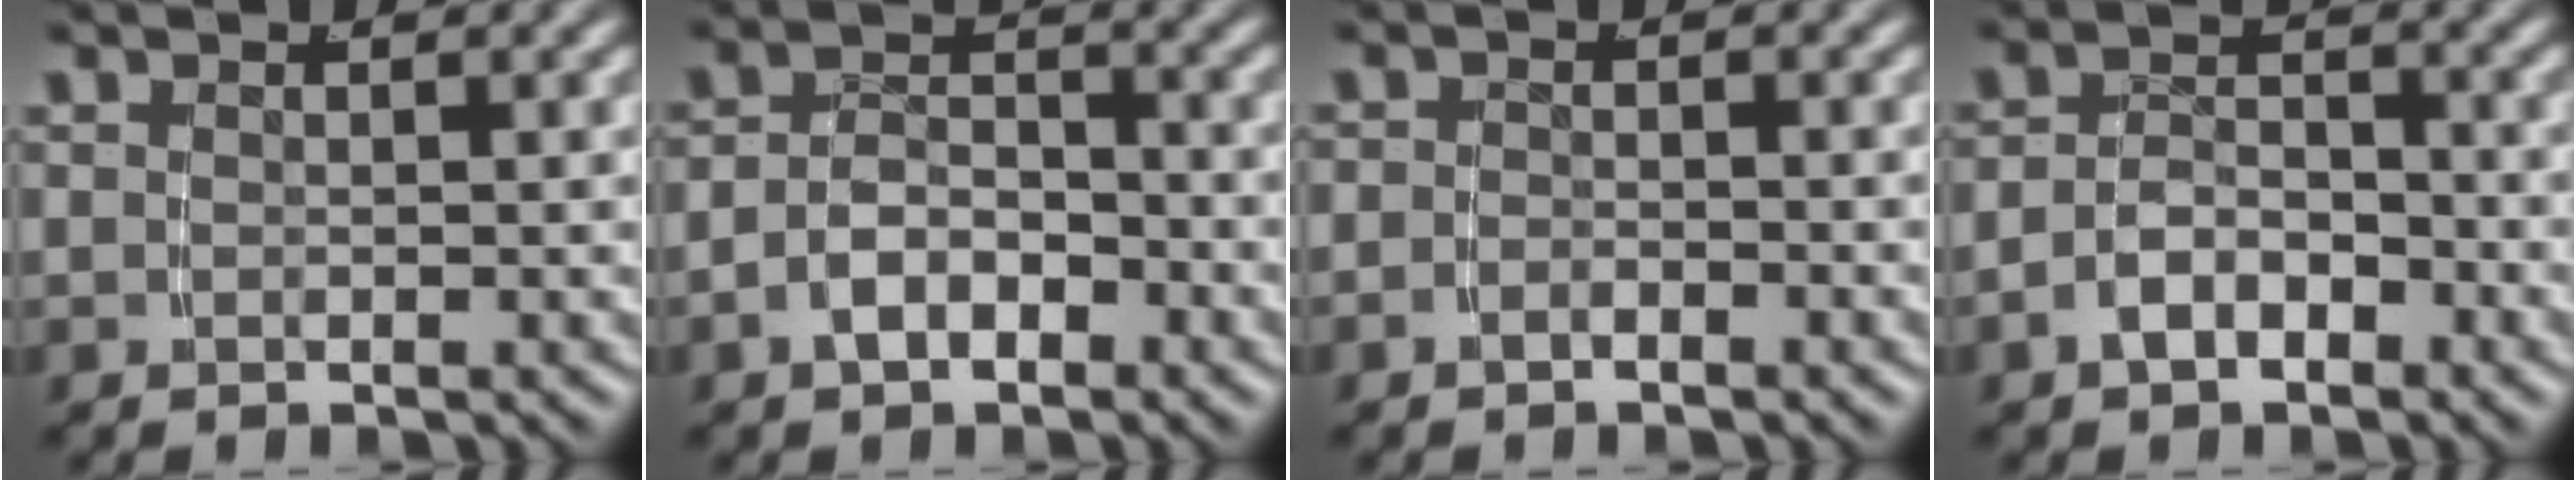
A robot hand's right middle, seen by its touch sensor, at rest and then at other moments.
{"total": 3.8, "force": [-2.1, 2.5, 1.9], "torque": [-0.029, -0.004, -0.038]}
{"total": 1.3, "force": [-1.2, 0.4, 0.1], "torque": [-0.002, -0.004, -0.024]}
{"total": 3.2, "force": [-2.1, 1.9, 1.5], "torque": [-0.020, -0.003, -0.038]}